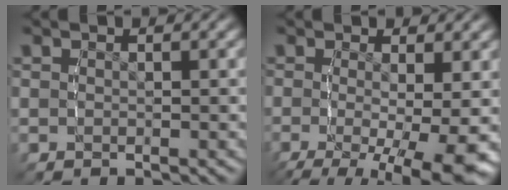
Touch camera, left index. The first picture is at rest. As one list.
[{"total": 10.6, "force": [-5.9, 4.0, 7.8], "torque": [-0.125, -0.061, -0.059]}]